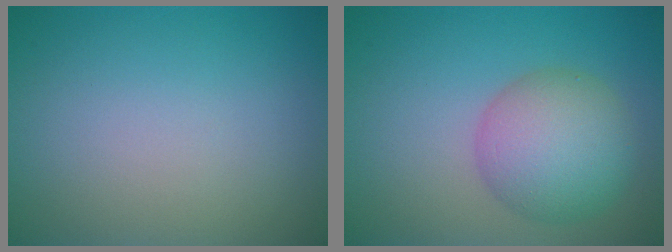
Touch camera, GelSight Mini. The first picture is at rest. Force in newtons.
{"total": 6.2, "press": 6.2, "slide": 0.1}